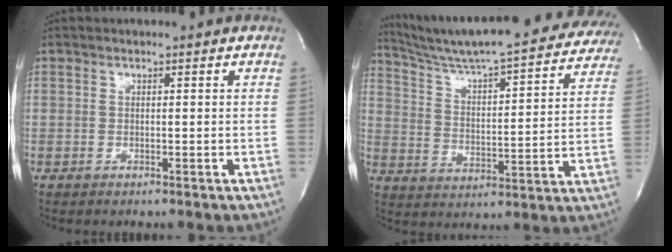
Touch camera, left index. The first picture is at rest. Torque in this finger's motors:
{"motor_torque": [0.71, -0.67, 0.07, 0.08]}